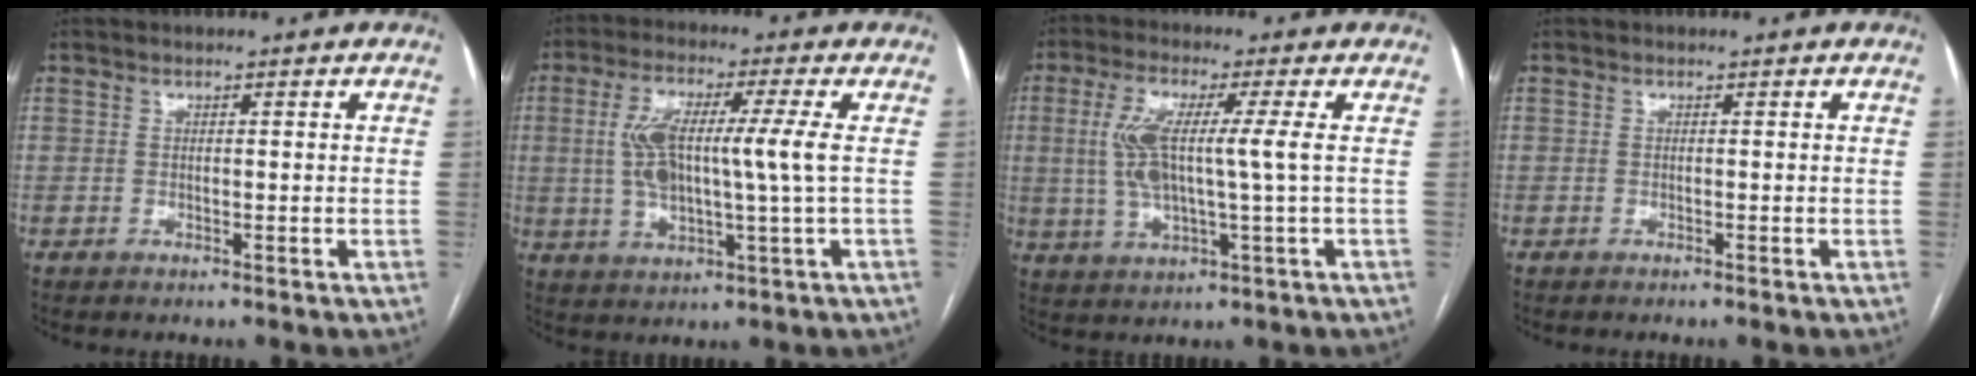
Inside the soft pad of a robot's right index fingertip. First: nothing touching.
{"total": 10.5, "force": [1.1, 1.0, 10.4], "torque": [-0.209, 0.010, 0.019]}
{"total": 9.0, "force": [1.0, 0.7, 9.0], "torque": [-0.194, 0.004, 0.020]}
{"total": 0.0}